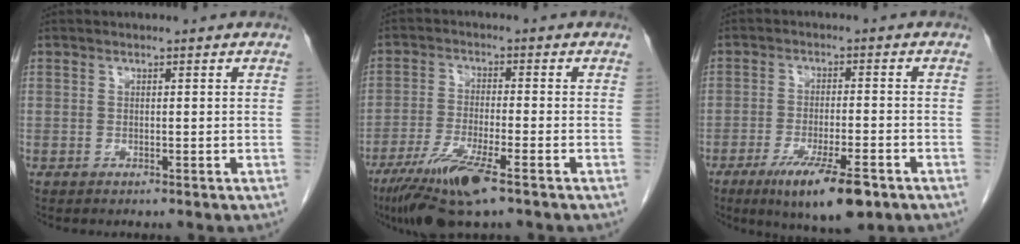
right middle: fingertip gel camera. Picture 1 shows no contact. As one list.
[{"total": 9.8, "force": [-6.1, 0.9, 7.7], "torque": [-0.150, -0.028, -0.107]}, {"total": 10.3, "force": [-6.2, 1.8, 8.0], "torque": [-0.135, -0.021, -0.095]}]